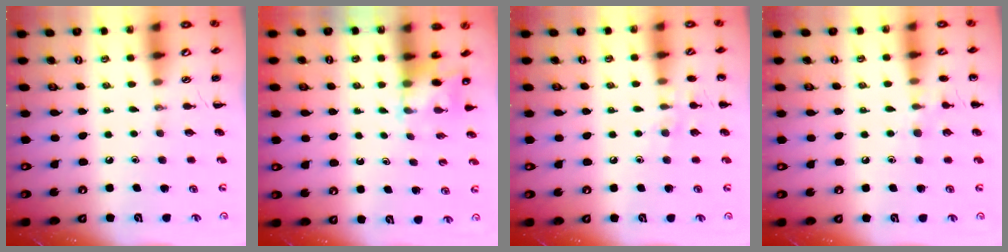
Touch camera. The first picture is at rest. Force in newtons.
{"total": 3.6, "press": 3.5, "slide": 0.8}
{"total": 6.8, "press": 6.6, "slide": 1.6}
{"total": 7.5, "press": 7.2, "slide": 2.2}